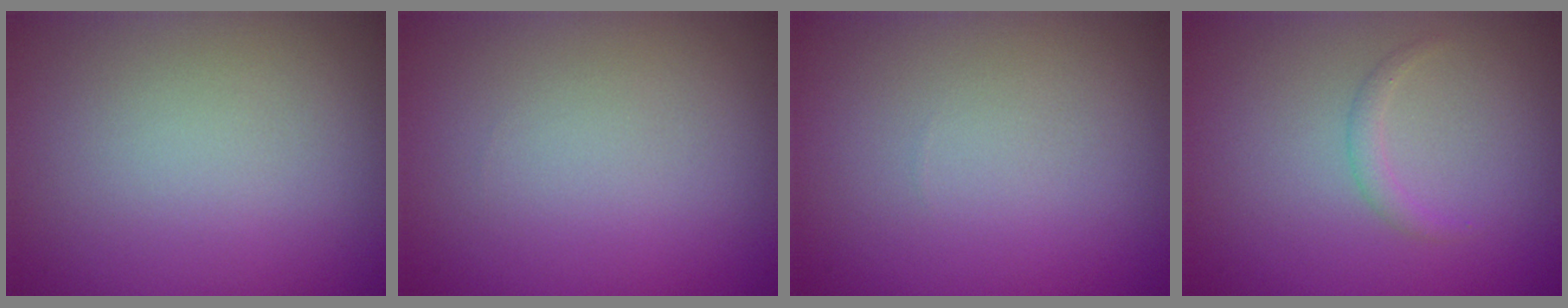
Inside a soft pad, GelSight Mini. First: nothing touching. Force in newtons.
{"total": 0.0}
{"total": 0.0}
{"total": 1.0, "press": 1.0, "slide": 0.1}